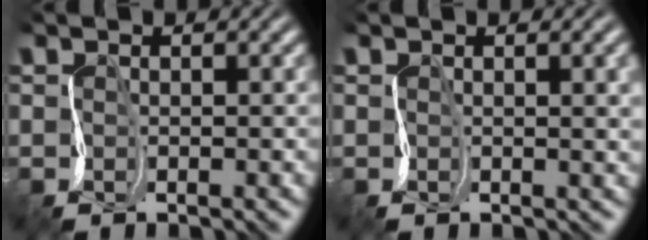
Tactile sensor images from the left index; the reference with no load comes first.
{"total": 3.7, "force": [1.2, 1.4, 3.2], "torque": [-0.032, 0.013, 0.007]}